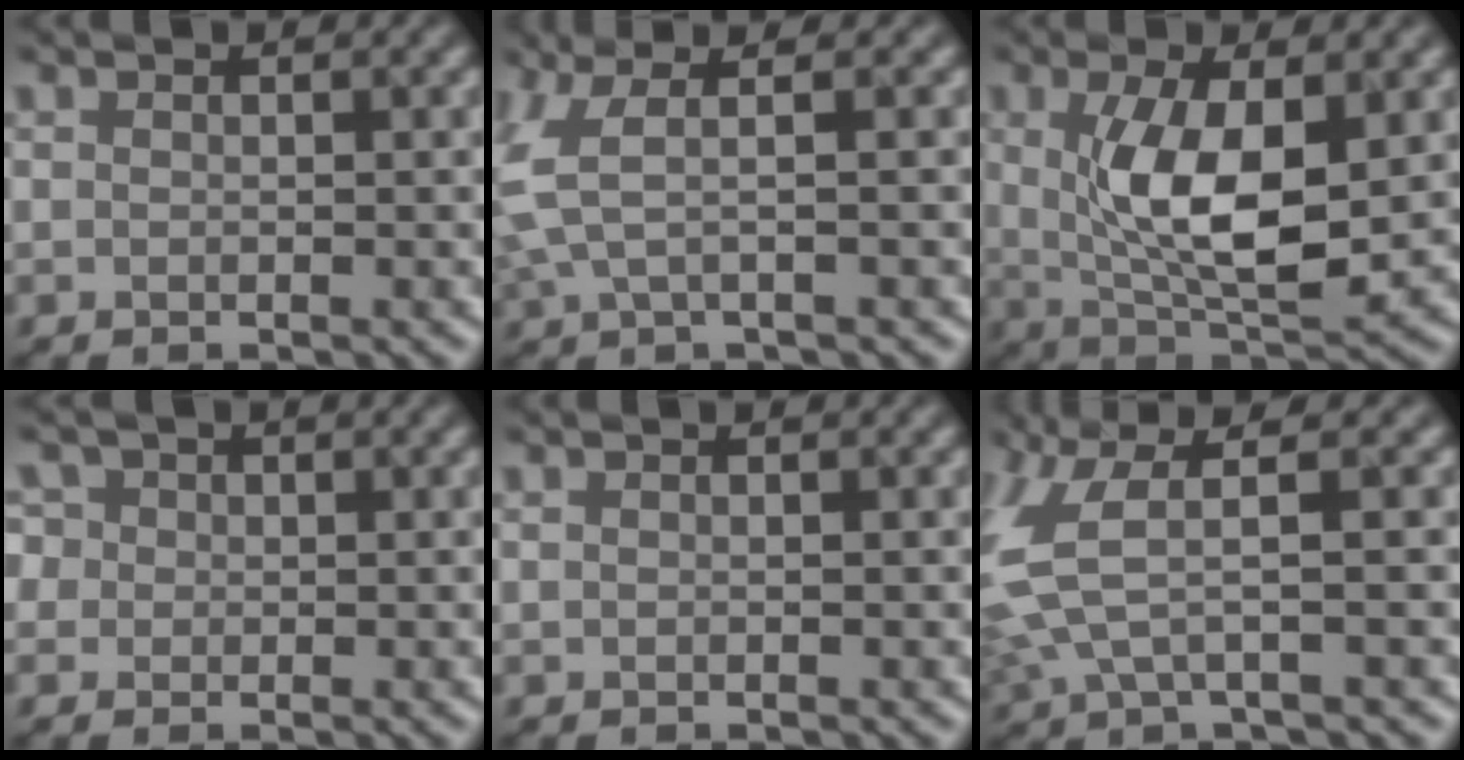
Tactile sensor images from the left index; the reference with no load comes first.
{"total": 2.6, "force": [-0.1, 0.2, 2.5], "torque": [-0.075, 0.003, 0.019]}
{"total": 6.8, "force": [0.1, 2.6, 6.3], "torque": [-0.132, -0.011, 0.026]}
{"total": 2.1, "force": [0.6, 2.0, 0.4], "torque": [-0.024, 0.018, 0.018]}
{"total": 0.0}
{"total": 4.2, "force": [0.4, 0.7, 4.2], "torque": [-0.124, -0.001, 0.030]}